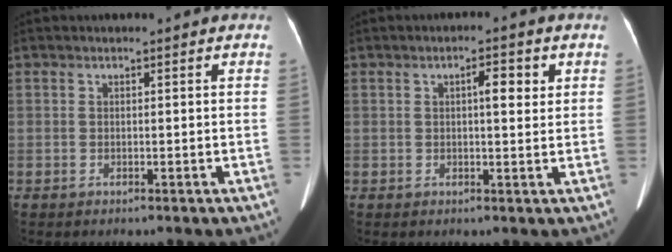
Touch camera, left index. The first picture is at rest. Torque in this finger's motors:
{"motor_torque": [0.09, 0.05, 0.06, 0.01]}